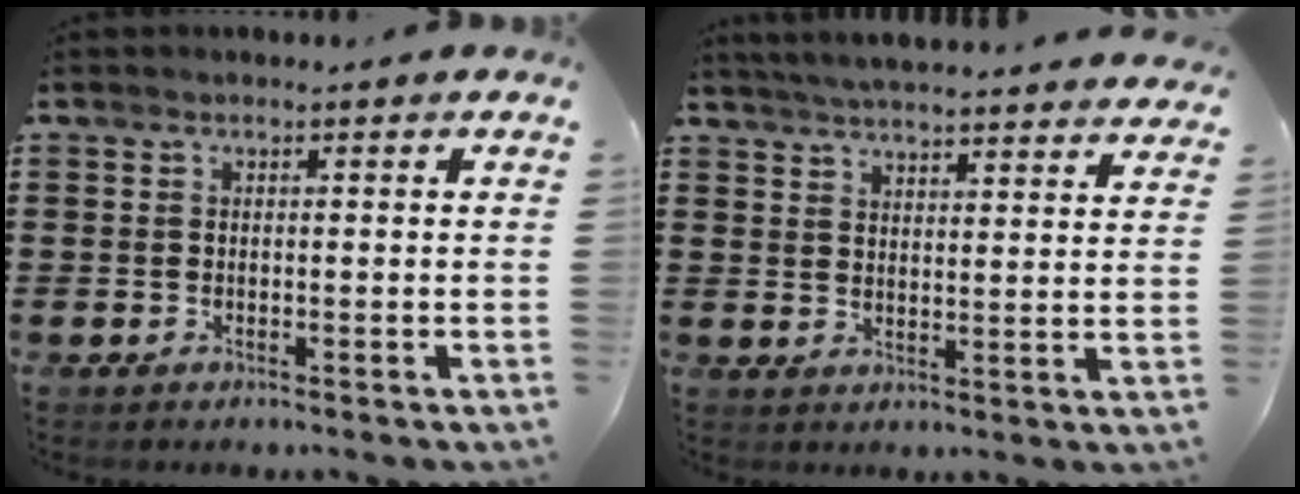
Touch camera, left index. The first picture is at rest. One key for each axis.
{"total": 4.7, "fx": 4.7, "fy": -0.5, "fz": 0.6, "tx": -0.029, "ty": -0.025, "tz": 0.082}